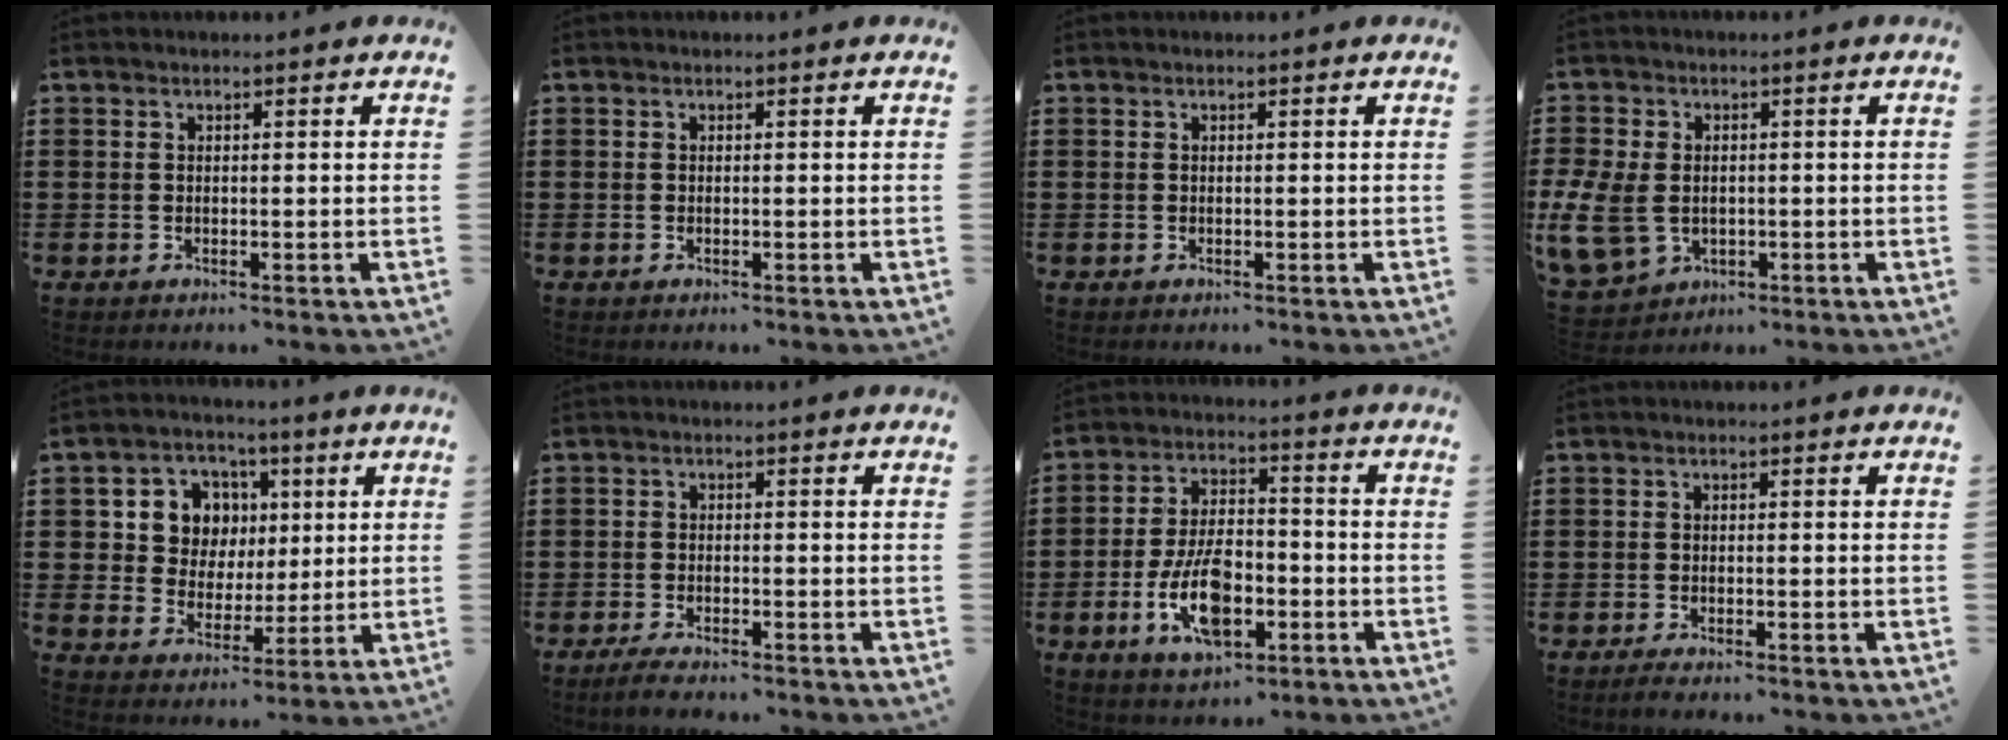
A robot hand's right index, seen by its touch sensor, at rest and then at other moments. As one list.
[{"total": 0.0}, {"total": 0.0}, {"total": 7.9, "force": [-1.2, 5.9, 5.1], "torque": [-0.149, -0.001, -0.026]}, {"total": 8.6, "force": [2.3, 7.7, 3.1], "torque": [-0.082, 0.016, 0.042]}, {"total": 2.1, "force": [-2.0, 0.2, 0.7], "torque": [-0.020, 0.003, -0.041]}, {"total": 11.0, "force": [-3.9, 5.4, 8.7], "torque": [-0.177, -0.001, -0.072]}, {"total": 1.2, "force": [-1.1, 0.0, 0.2], "torque": [-0.005, -0.001, -0.021]}]